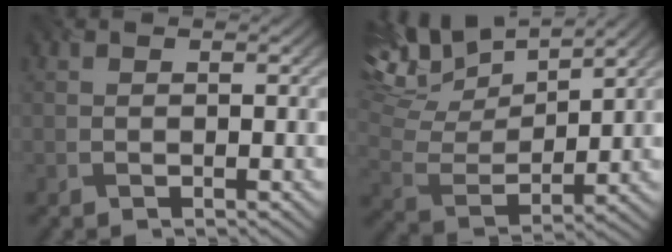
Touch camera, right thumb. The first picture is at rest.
{"total": 12.7, "force": [10.2, 3.5, 6.8], "torque": [-0.186, 0.007, 0.172]}